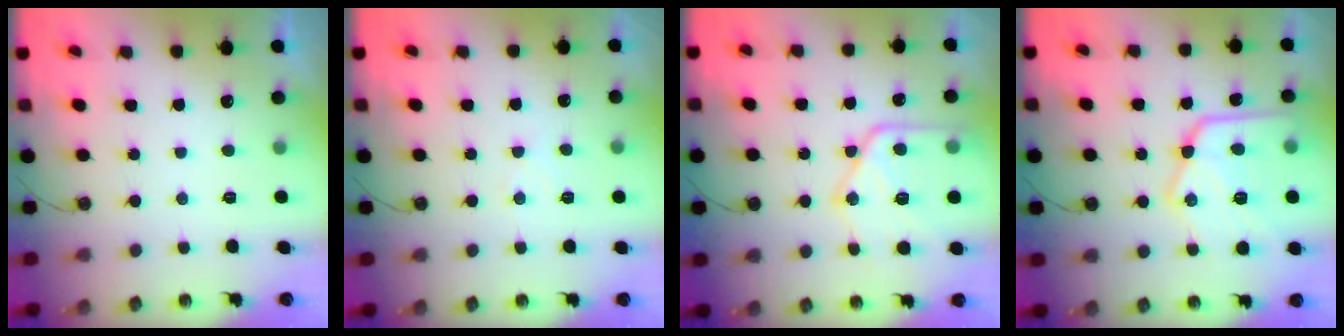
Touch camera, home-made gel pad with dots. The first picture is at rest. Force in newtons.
{"total": 4.3, "press": 4.3, "slide": 0.5}
{"total": 17.4, "press": 17.3, "slide": 1.6}
{"total": 21.1, "press": 21.0, "slide": 1.6}